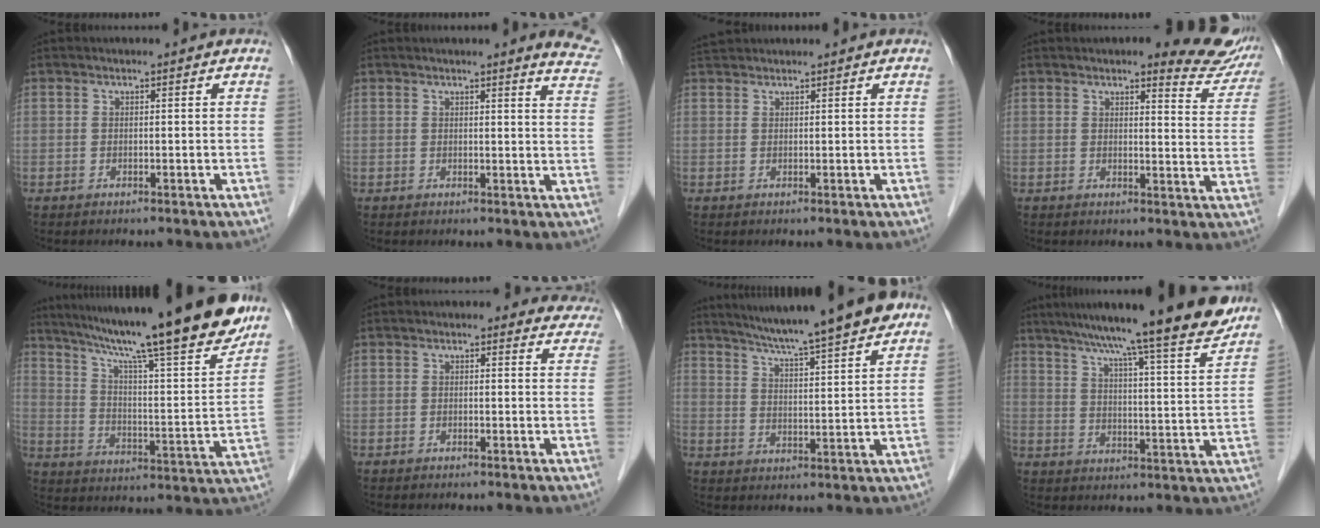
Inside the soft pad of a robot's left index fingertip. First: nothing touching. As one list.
[{"total": 6.8, "force": [6.1, 0.2, 2.9], "torque": [-0.017, -0.028, 0.038]}, {"total": 2.2, "force": [2.2, 0.3, 0.3], "torque": [-0.012, 0.024, 0.043]}, {"total": 8.8, "force": [8.0, 2.1, 2.9], "torque": [-0.010, -0.027, 0.067]}, {"total": 24.6, "force": [20.2, 0.6, 14.1], "torque": [-0.232, -0.031, 0.296]}, {"total": 4.6, "force": [3.9, 2.2, 0.9], "torque": [0.014, -0.001, 0.020]}, {"total": 14.9, "force": [12.3, -0.4, 8.4], "torque": [-0.132, 0.007, 0.174]}, {"total": 18.8, "force": [16.0, -0.2, 9.8], "torque": [-0.146, -0.014, 0.222]}]